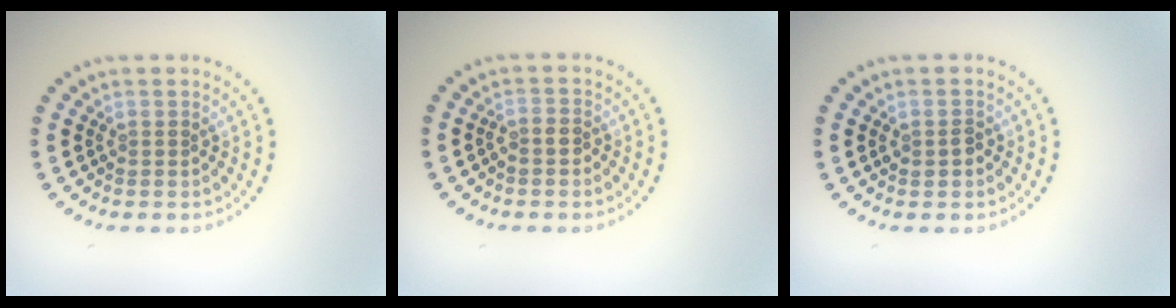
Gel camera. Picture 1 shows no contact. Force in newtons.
{"total": 1.0, "press": 0.8, "slide": 0.7}
{"total": 1.2, "press": 1.2, "slide": 0.1}